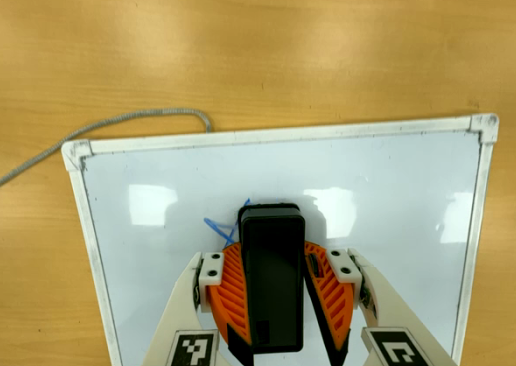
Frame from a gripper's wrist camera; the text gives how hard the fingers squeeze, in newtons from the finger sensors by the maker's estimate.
{"total": 13.7, "left": 15.2, "right": 12.3}